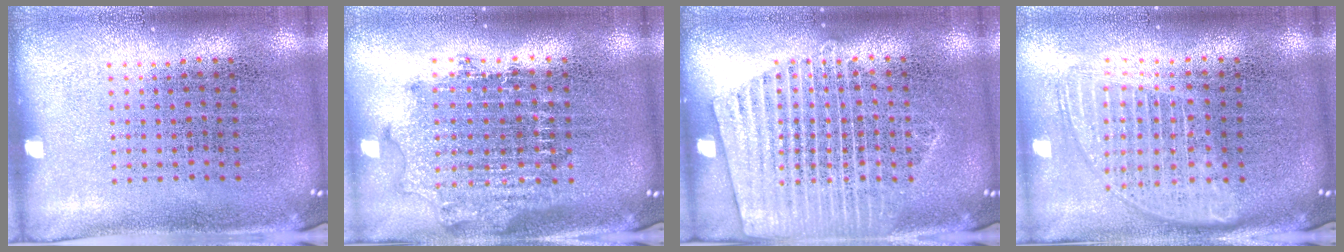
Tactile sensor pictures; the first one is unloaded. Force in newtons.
{"total": 1.9, "press": 1.5, "slide": 1.1}
{"total": 1.6, "press": 1.6, "slide": 0.3}
{"total": 1.7, "press": 1.4, "slide": 0.9}